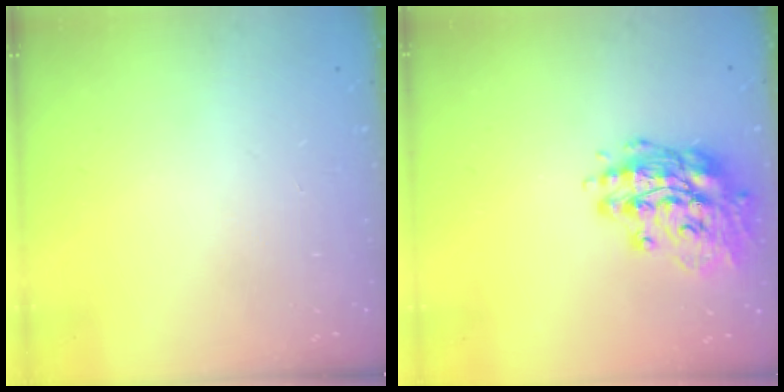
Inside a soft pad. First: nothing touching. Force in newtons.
{"total": 15.0, "press": 14.7, "slide": 2.6}